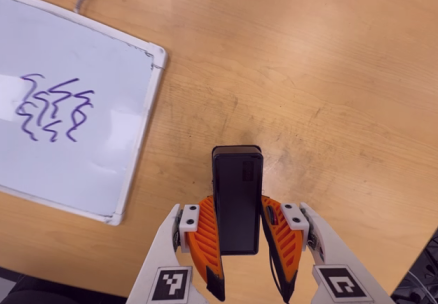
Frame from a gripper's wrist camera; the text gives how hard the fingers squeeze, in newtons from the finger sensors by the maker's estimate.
{"total": 4.5, "left": 3.3, "right": 5.7}